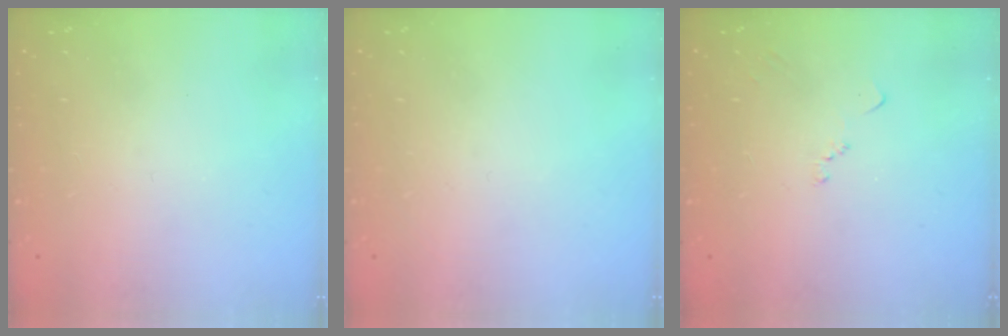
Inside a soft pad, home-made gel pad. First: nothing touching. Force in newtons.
{"total": 0.0}
{"total": 6.6, "press": 6.5, "slide": 0.8}